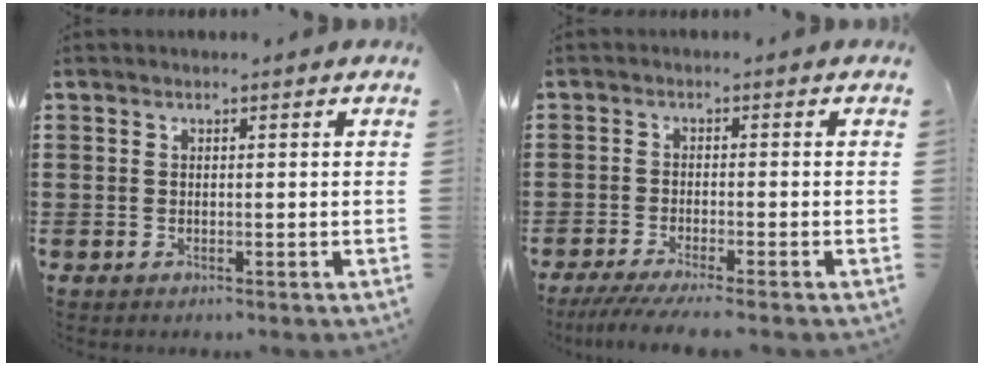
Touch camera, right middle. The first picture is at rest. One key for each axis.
{"total": 3.2, "fx": -2.8, "fy": -0.2, "fz": 1.6, "tx": -0.033, "ty": -0.010, "tz": -0.054}